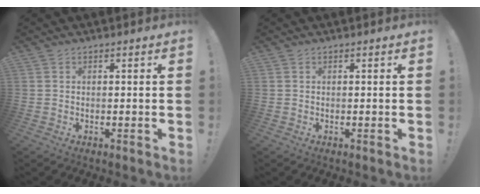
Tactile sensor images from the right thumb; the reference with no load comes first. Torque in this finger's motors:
{"motor_torque": [-0.05, 0.05, -0.10, 0.10, 0.04]}